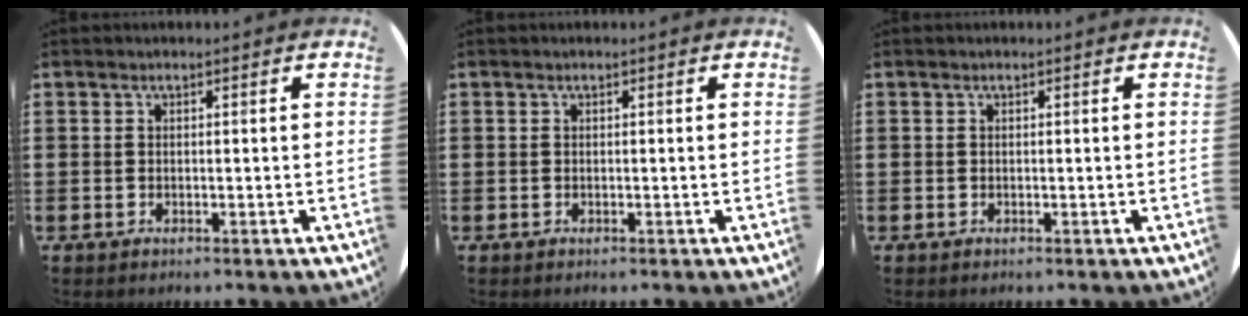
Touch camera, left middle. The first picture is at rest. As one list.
[{"total": 0.0}, {"total": 0.0}]